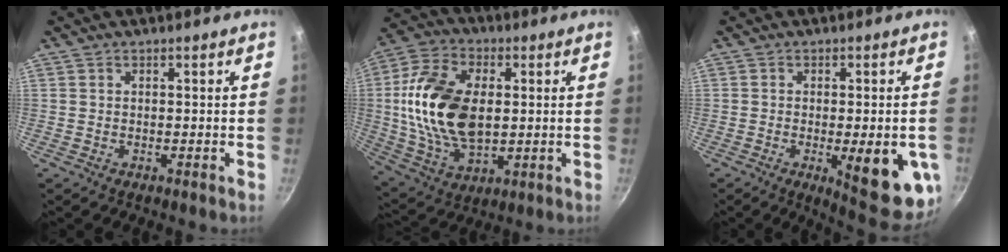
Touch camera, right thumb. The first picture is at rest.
{"total": 20.0, "force": [1.6, 12.1, 15.8], "torque": [-0.287, 0.001, 0.028]}
{"total": 13.9, "force": [-3.4, 4.1, 12.9], "torque": [-0.135, -0.005, -0.037]}